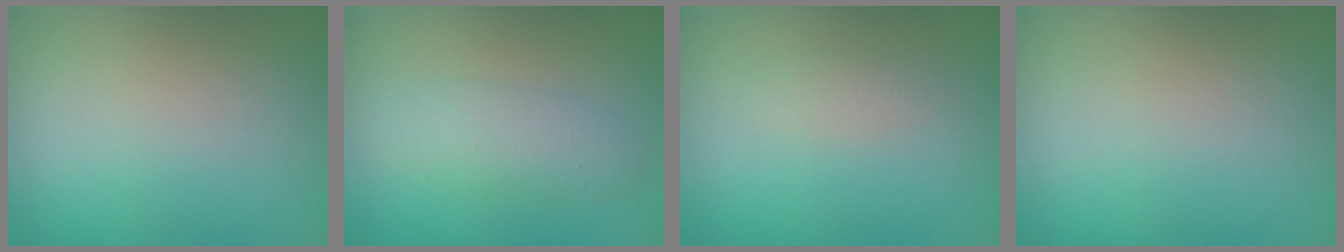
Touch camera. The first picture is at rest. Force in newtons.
{"total": 3.0, "press": 3.0, "slide": 0.2}
{"total": 1.0, "press": 1.0, "slide": 0.0}
{"total": 0.0}